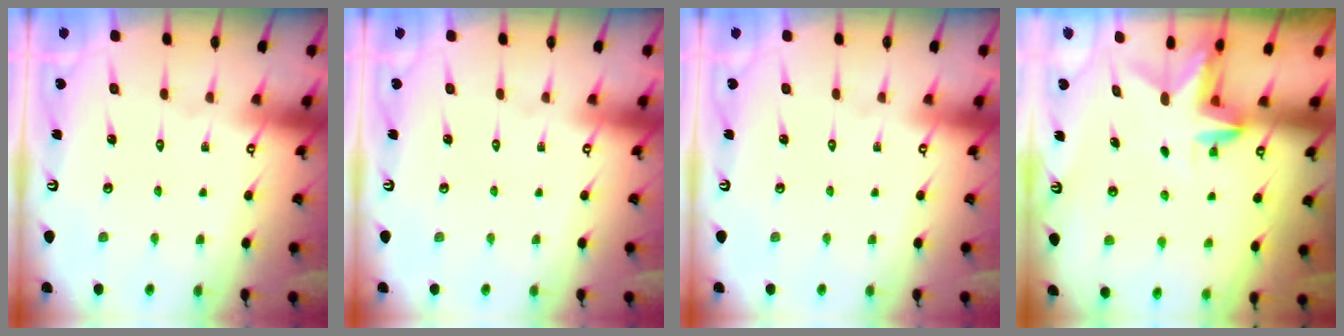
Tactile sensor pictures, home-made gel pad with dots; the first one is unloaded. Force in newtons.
{"total": 0.0}
{"total": 0.0}
{"total": 3.0, "press": 3.0, "slide": 0.3}